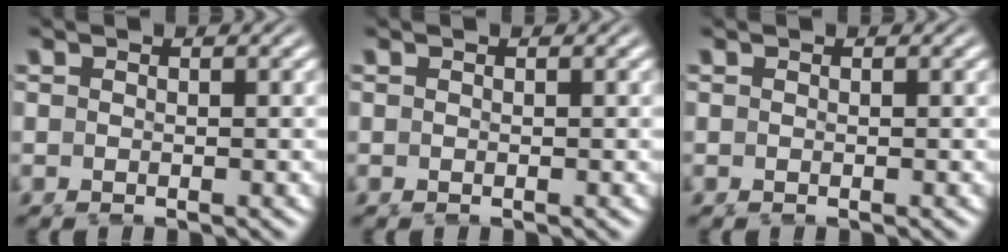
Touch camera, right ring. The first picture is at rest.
{"total": 0.0}
{"total": 0.0}